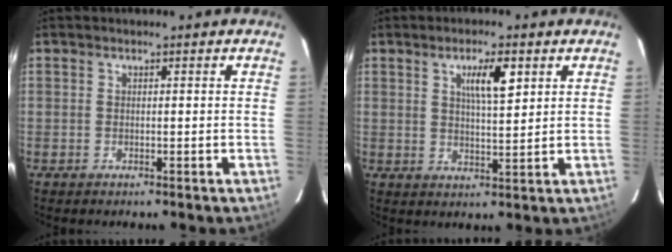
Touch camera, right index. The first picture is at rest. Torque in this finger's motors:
{"motor_torque": [0.24, 0.05, 0.26, 0.08]}